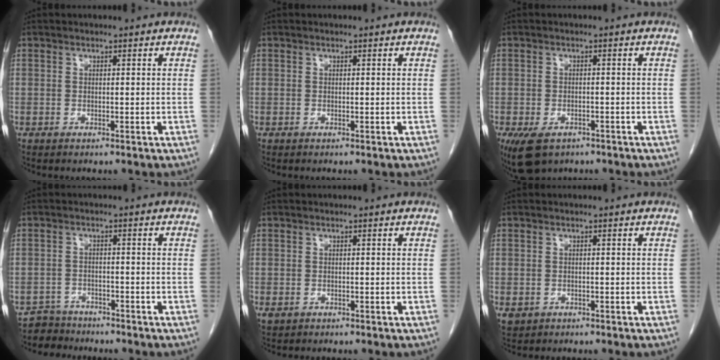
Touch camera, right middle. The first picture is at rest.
{"total": 0.0}
{"total": 6.2, "force": [-3.9, 3.6, 3.1], "torque": [-0.060, -0.008, -0.055]}
{"total": 3.7, "force": [-3.2, 1.4, -1.1], "torque": [0.017, -0.001, -0.058]}
{"total": 1.0, "force": [-0.4, 0.8, 0.4], "torque": [-0.012, 0.001, -0.001]}
{"total": 1.9, "force": [-0.8, 1.6, 0.5], "torque": [-0.012, 0.001, -0.006]}